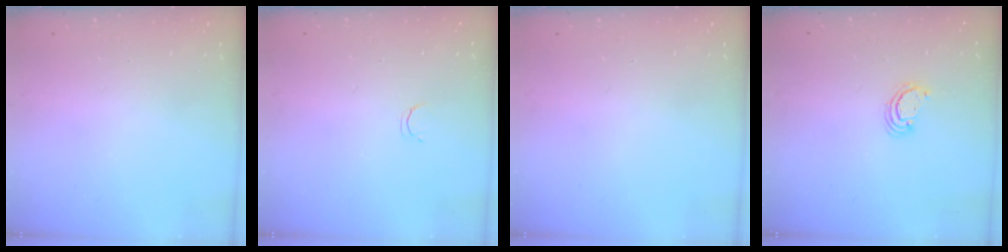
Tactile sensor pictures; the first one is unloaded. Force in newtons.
{"total": 2.1, "press": 2.1, "slide": 0.4}
{"total": 0.0}
{"total": 2.6, "press": 2.5, "slide": 0.2}